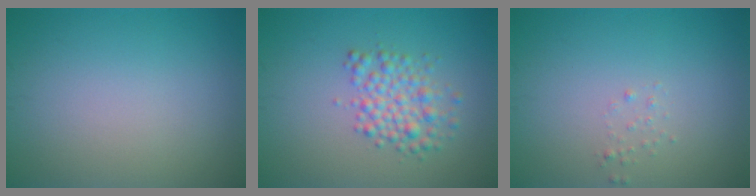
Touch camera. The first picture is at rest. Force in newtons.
{"total": 3.3, "press": 3.3, "slide": 0.0}
{"total": 0.6, "press": 0.6, "slide": 0.1}